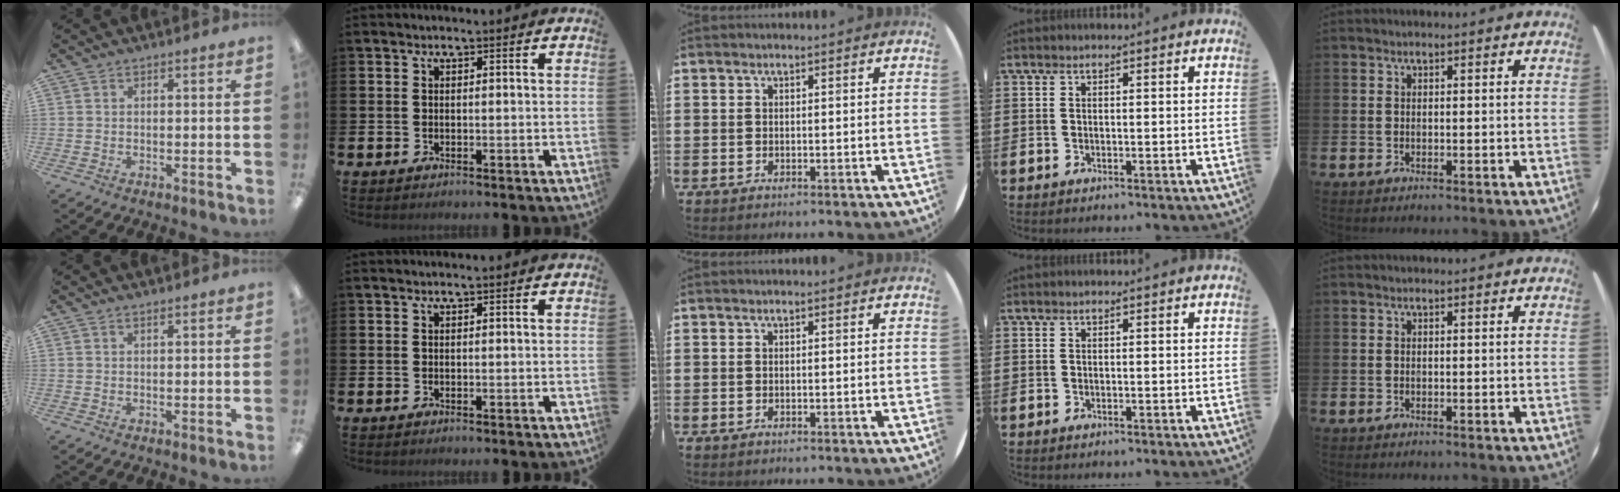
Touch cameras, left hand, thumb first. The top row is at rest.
{"thumb": {"total": 0.6, "force": [0.5, 0.1, 0.3], "torque": [-0.007, 0.001, 0.009]}}